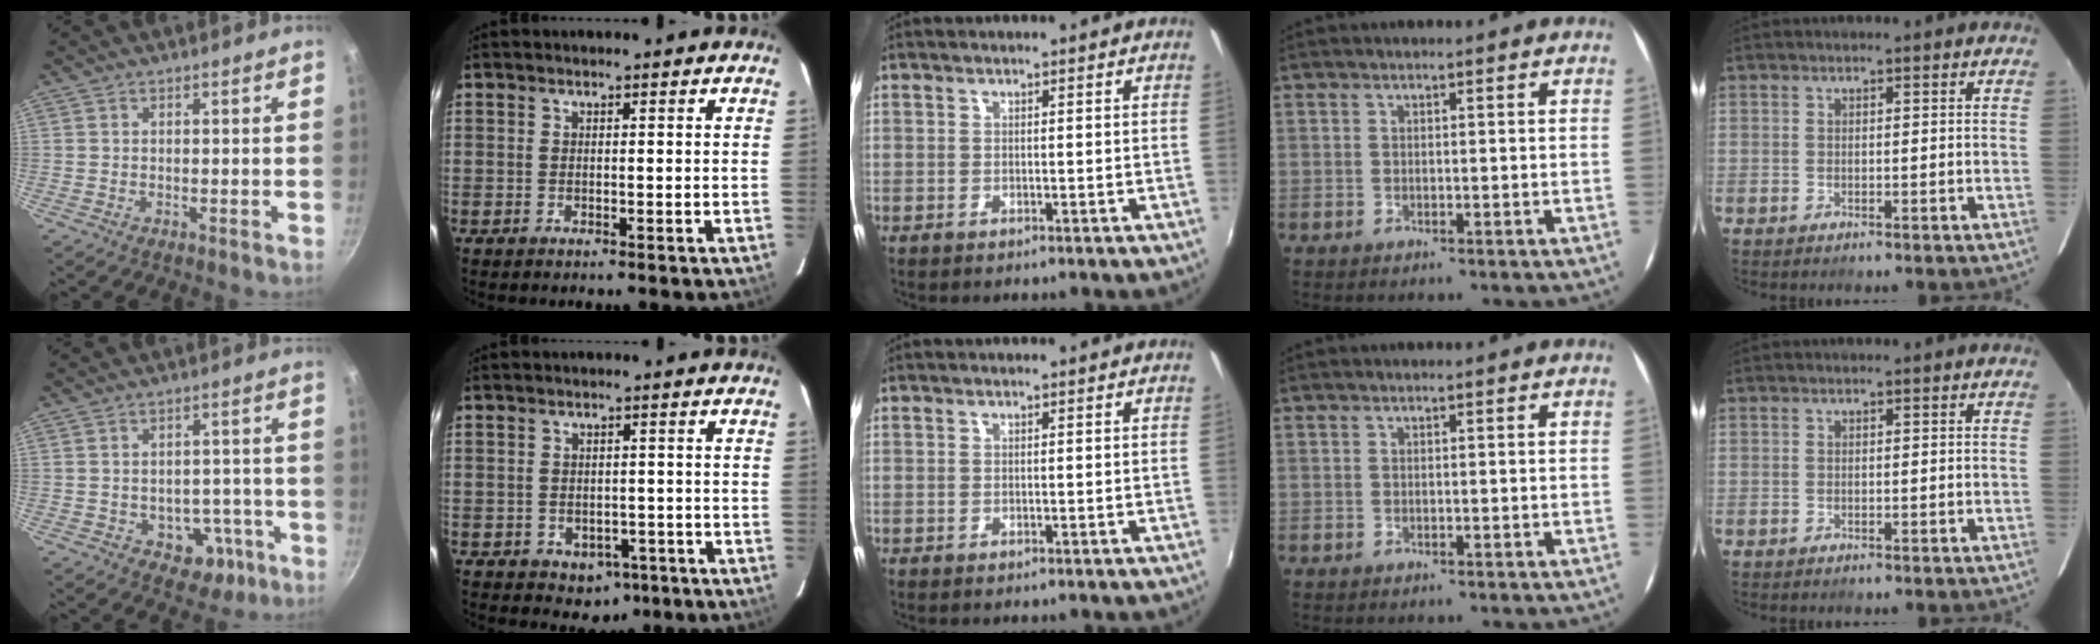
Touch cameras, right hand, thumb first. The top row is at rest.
{"thumb": {"total": 8.2, "force": [-3.2, 6.2, 4.3], "torque": [-0.011, 0.032, -0.025]}, "index": {"total": 5.0, "force": [-2.5, 4.1, 1.5], "torque": [-0.027, 0.018, -0.015]}}